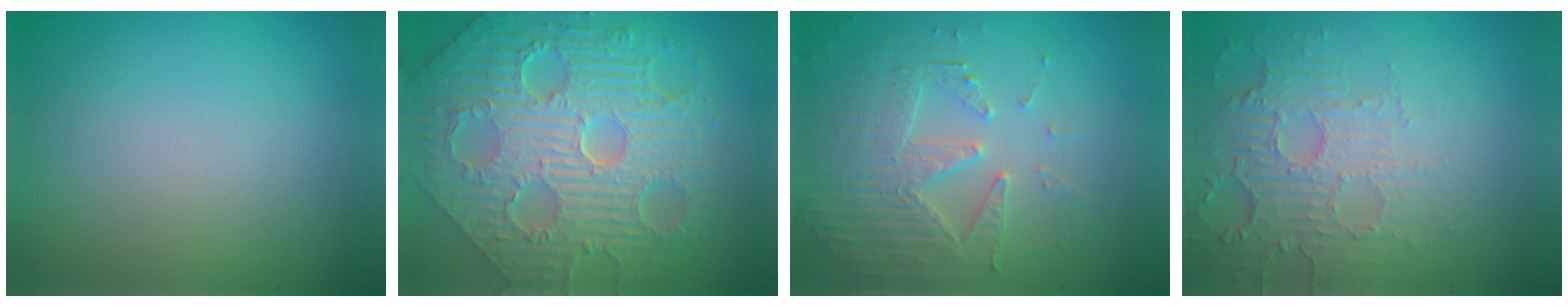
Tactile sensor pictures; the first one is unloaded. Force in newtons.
{"total": 11.9, "press": 8.0, "slide": 8.8}
{"total": 4.4, "press": 4.0, "slide": 1.8}
{"total": 5.6, "press": 3.6, "slide": 4.4}